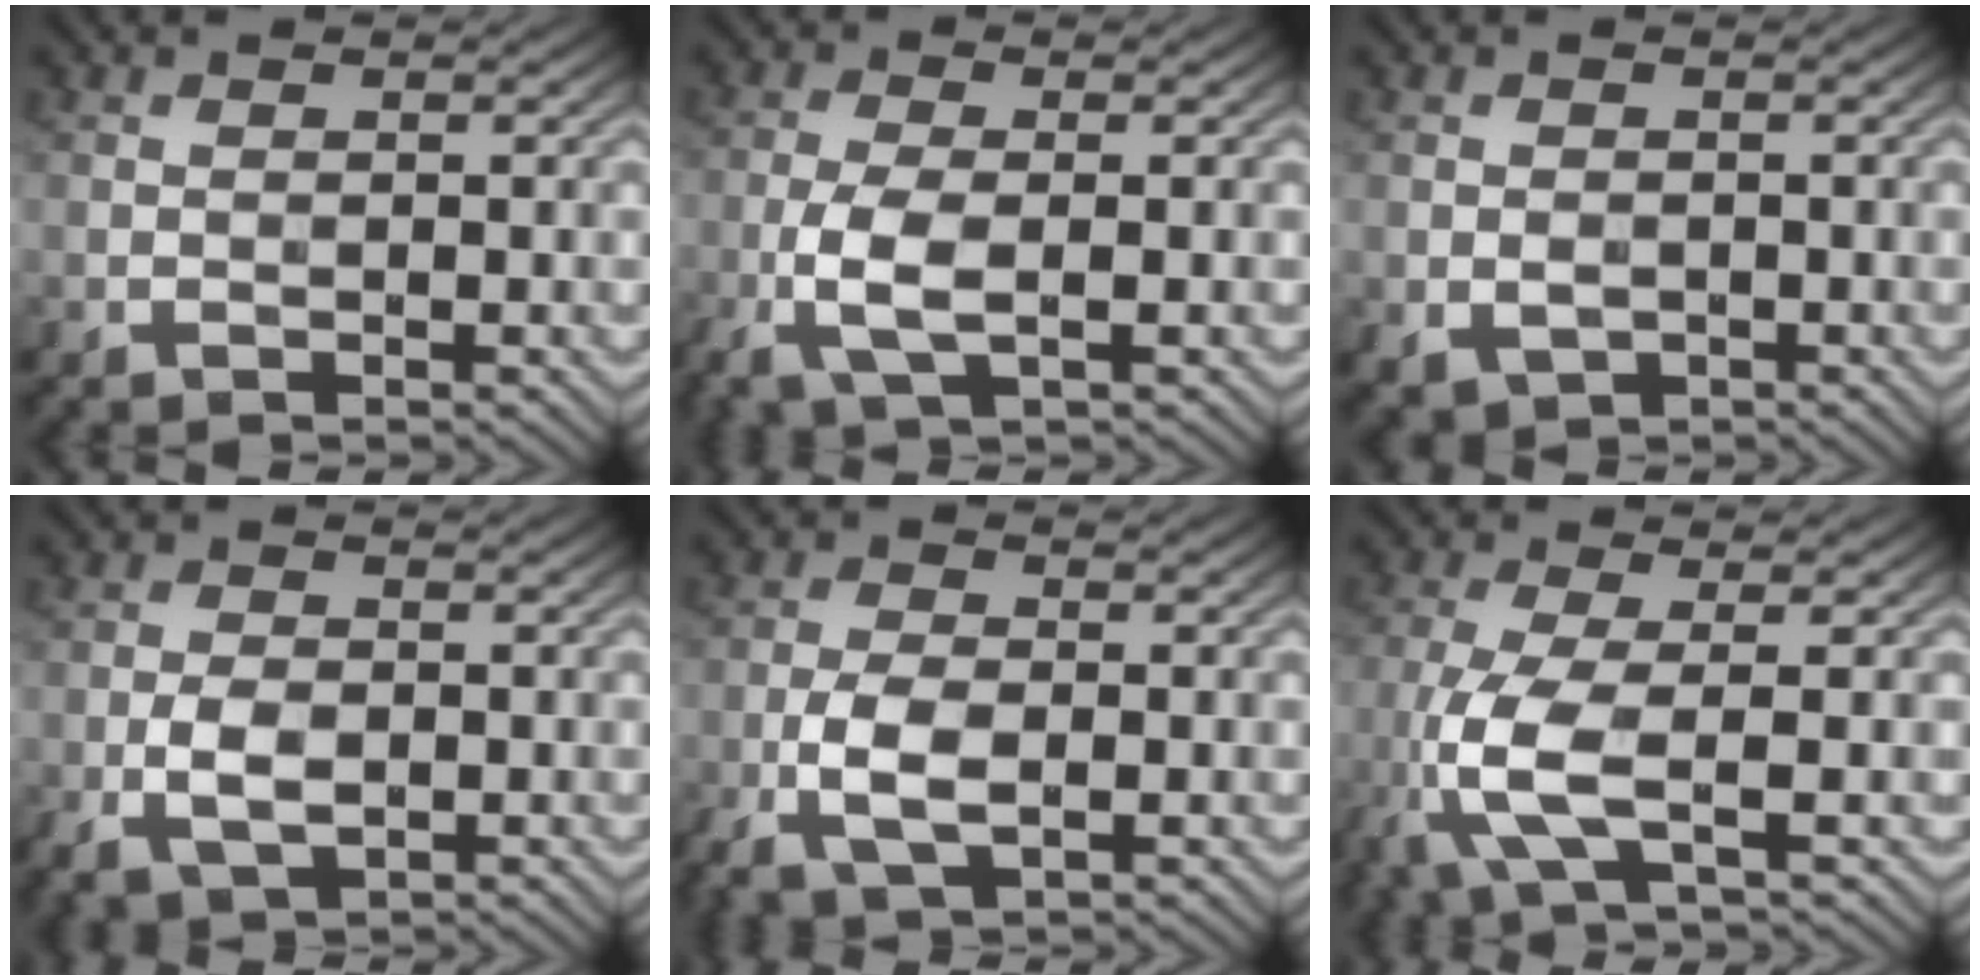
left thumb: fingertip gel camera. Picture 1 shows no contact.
{"total": 5.6, "force": [-1.9, 2.2, 4.7], "torque": [-0.116, -0.004, -0.045]}
{"total": 2.2, "force": [-0.7, 1.7, 1.3], "torque": [-0.028, -0.010, -0.010]}
{"total": 4.5, "force": [-1.4, 2.7, 3.4], "torque": [-0.074, -0.008, -0.028]}
{"total": 6.3, "force": [-2.4, 3.0, 4.9], "torque": [-0.116, -0.007, -0.052]}
{"total": 7.2, "force": [-2.4, 1.9, 6.5], "torque": [-0.156, -0.001, -0.062]}